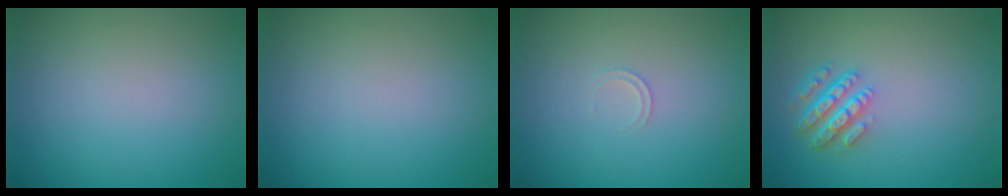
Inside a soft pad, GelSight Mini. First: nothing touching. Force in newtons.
{"total": 0.0}
{"total": 0.7, "press": 0.7, "slide": 0.1}
{"total": 4.3, "press": 3.3, "slide": 2.8}